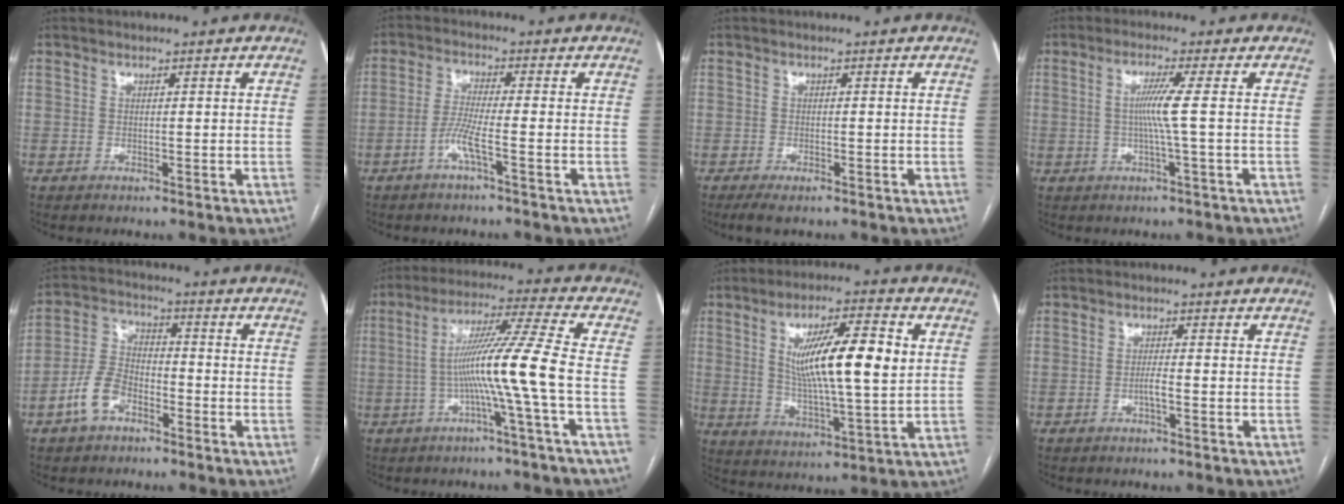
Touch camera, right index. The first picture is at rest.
{"total": 4.5, "force": [-2.1, -0.3, 4.0], "torque": [-0.082, -0.001, -0.044]}
{"total": 2.9, "force": [-2.0, 0.9, 1.9], "torque": [-0.034, -0.005, -0.028]}
{"total": 4.4, "force": [0.0, -1.3, 4.2], "torque": [-0.085, 0.000, 0.001]}
{"total": 7.7, "force": [-4.1, 4.3, 4.9], "torque": [-0.118, 0.014, -0.081]}
{"total": 11.4, "force": [-2.3, -2.5, 10.9], "torque": [-0.199, 0.015, -0.043]}
{"total": 14.3, "force": [2.9, 2.1, 13.8], "torque": [-0.242, 0.006, 0.049]}
{"total": 1.8, "force": [-0.7, 0.0, 1.7], "torque": [-0.030, 0.002, -0.013]}